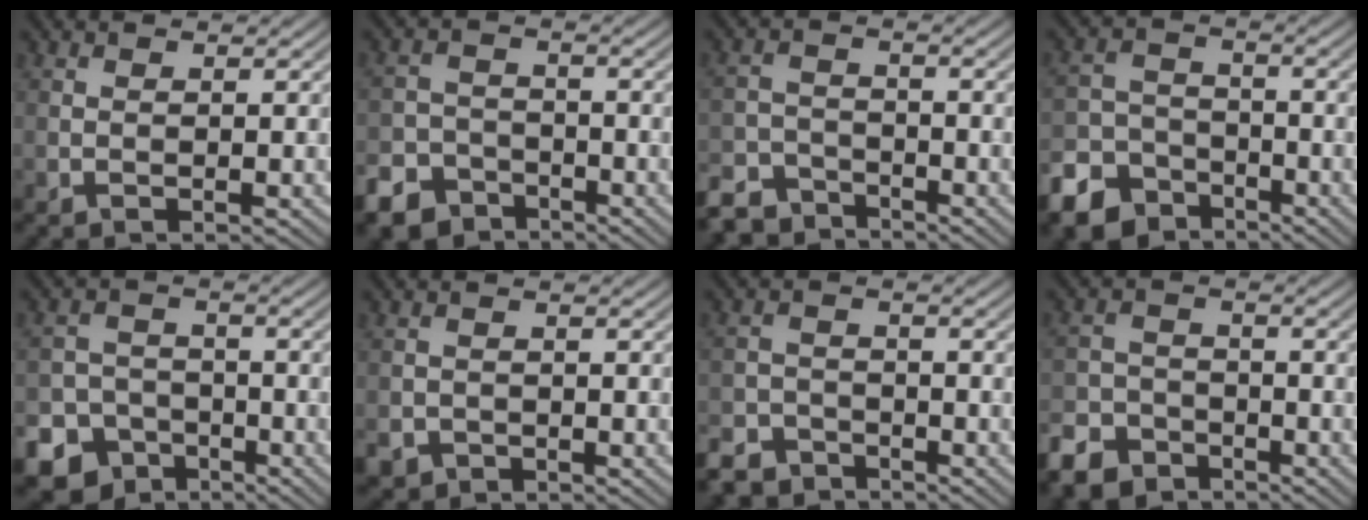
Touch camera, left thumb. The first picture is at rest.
{"total": 6.8, "force": [-5.0, 4.2, 1.9], "torque": [-0.035, -0.010, -0.095]}
{"total": 5.7, "force": [-4.9, 2.5, 1.5], "torque": [-0.030, -0.006, -0.099]}
{"total": 8.9, "force": [-6.2, 5.7, 3.0], "torque": [-0.065, -0.022, -0.115]}
{"total": 11.8, "force": [-7.4, 9.0, 2.1], "torque": [-0.063, -0.043, -0.133]}
{"total": 2.2, "force": [-1.4, 1.6, 0.4], "torque": [-0.010, -0.009, -0.032]}
{"total": 4.8, "force": [-4.1, 2.3, 1.0], "torque": [-0.018, -0.005, -0.081]}
{"total": 6.1, "force": [-4.6, 3.5, 2.0], "torque": [-0.047, -0.008, -0.099]}